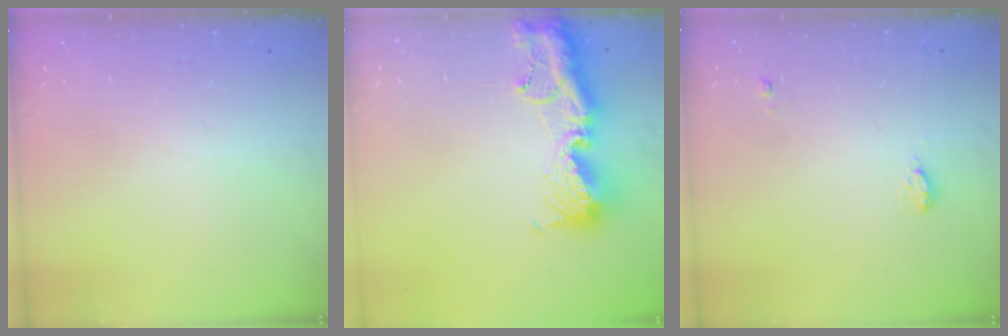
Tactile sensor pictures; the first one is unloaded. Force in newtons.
{"total": 15.0, "press": 14.9, "slide": 1.8}
{"total": 5.3, "press": 5.0, "slide": 1.7}